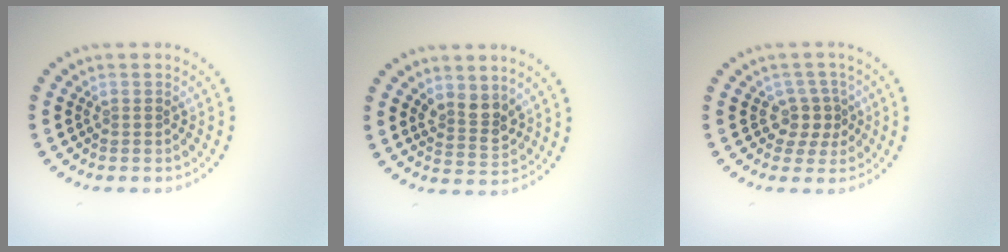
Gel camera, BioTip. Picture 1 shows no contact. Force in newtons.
{"total": 2.8, "press": 2.5, "slide": 1.2}
{"total": 2.4, "press": 1.8, "slide": 1.5}